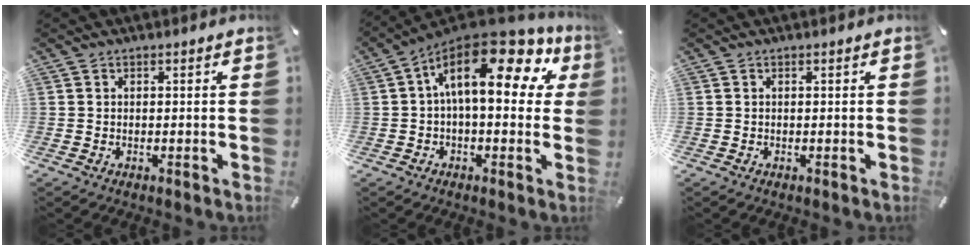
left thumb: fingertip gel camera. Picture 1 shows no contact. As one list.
[{"total": 19.3, "force": [6.3, 8.7, 16.0], "torque": [-0.271, -0.044, 0.102]}, {"total": 0.0}]